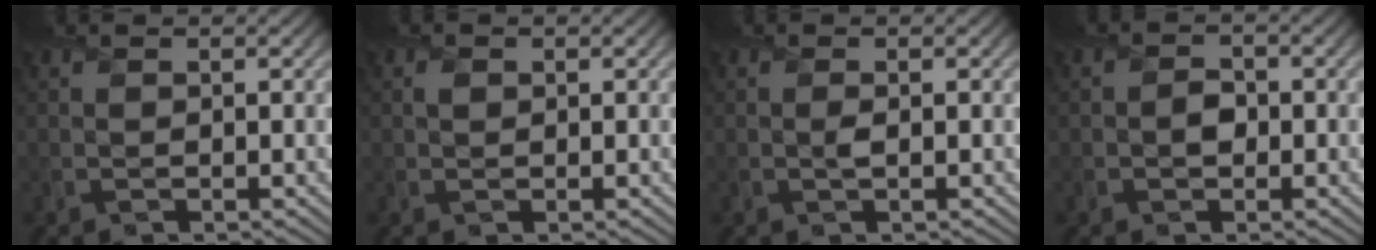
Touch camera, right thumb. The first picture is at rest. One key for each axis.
{"total": 0.7, "fx": 0.2, "fy": 0.6, "fz": 0.2, "tx": -0.006, "ty": -0.002, "tz": 0.003}
{"total": 0.7, "fx": -0.1, "fy": 0.2, "fz": 0.6, "tx": -0.014, "ty": -0.002, "tz": -0.001}
{"total": 1.7, "fx": -0.4, "fy": 1.4, "fz": 0.9, "tx": -0.015, "ty": -0.001, "tz": -0.012}